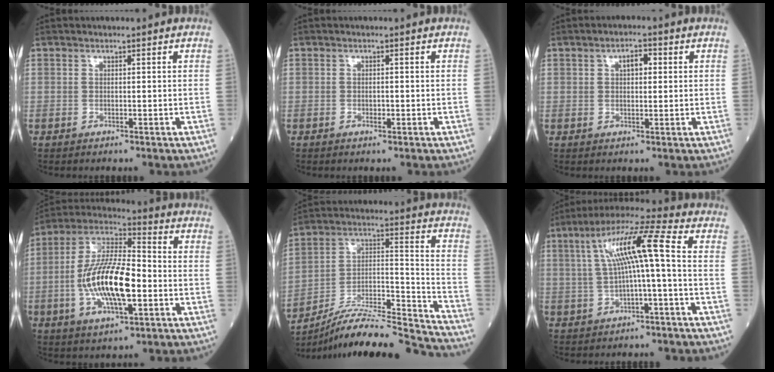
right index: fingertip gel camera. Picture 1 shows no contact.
{"total": 0.8, "force": [-0.3, 0.4, 0.7], "torque": [-0.009, 0.000, -0.004]}
{"total": 3.1, "force": [0.9, 1.4, 2.6], "torque": [-0.042, 0.008, 0.013]}
{"total": 16.0, "force": [-2.9, 4.8, 15.0], "torque": [-0.302, 0.006, -0.055]}
{"total": 23.7, "force": [-22.3, -0.6, 7.9], "torque": [-0.121, -0.001, -0.355]}
{"total": 10.7, "force": [1.1, 0.4, 10.6], "torque": [-0.194, 0.032, 0.019]}